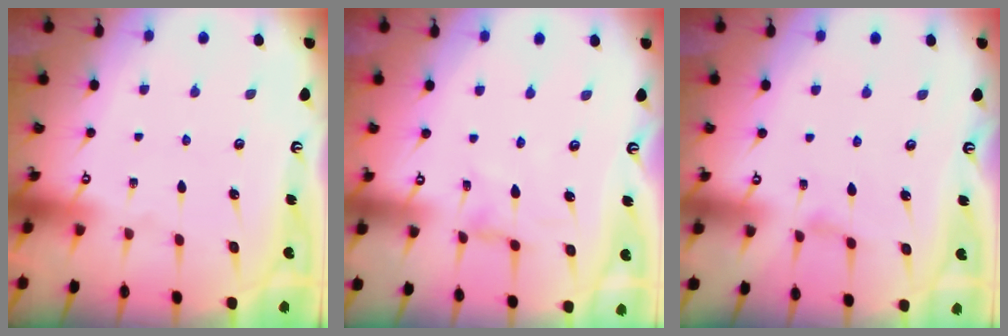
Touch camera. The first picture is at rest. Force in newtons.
{"total": 0.9, "press": 0.9, "slide": 0.3}
{"total": 2.9, "press": 2.9, "slide": 0.4}